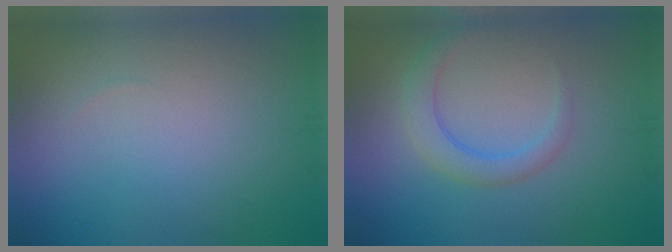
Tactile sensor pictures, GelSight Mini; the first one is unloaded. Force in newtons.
{"total": 2.8, "press": 2.8, "slide": 0.1}